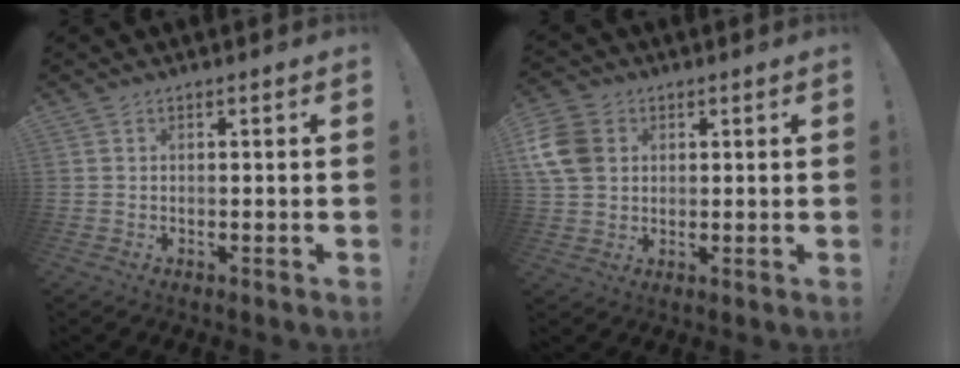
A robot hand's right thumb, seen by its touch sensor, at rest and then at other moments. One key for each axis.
{"total": 10.7, "fx": 2.7, "fy": 8.4, "fz": 5.9, "tx": -0.111, "ty": -0.001, "tz": 0.056}